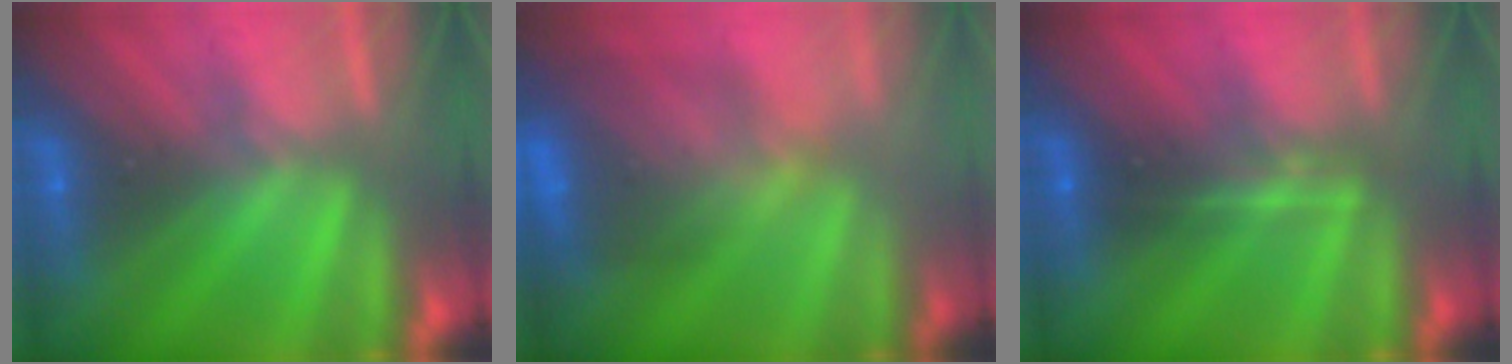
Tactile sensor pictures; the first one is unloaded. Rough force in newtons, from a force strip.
{"total": 9.4}
{"total": 2.3}